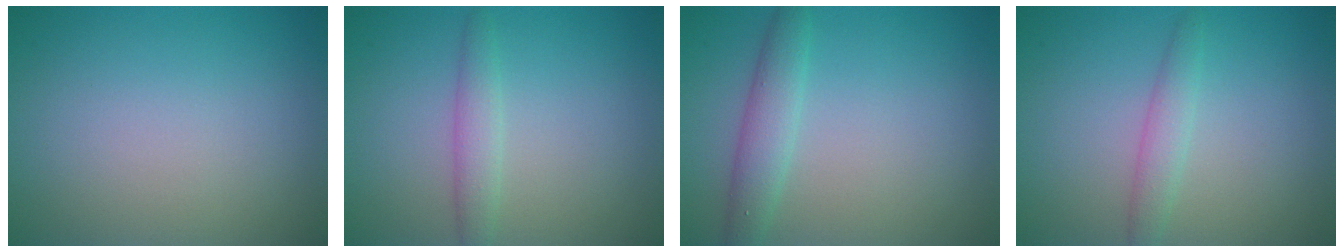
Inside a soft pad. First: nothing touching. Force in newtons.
{"total": 1.9, "press": 1.9, "slide": 0.1}
{"total": 2.6, "press": 2.6, "slide": 0.1}
{"total": 1.8, "press": 1.8, "slide": 0.1}